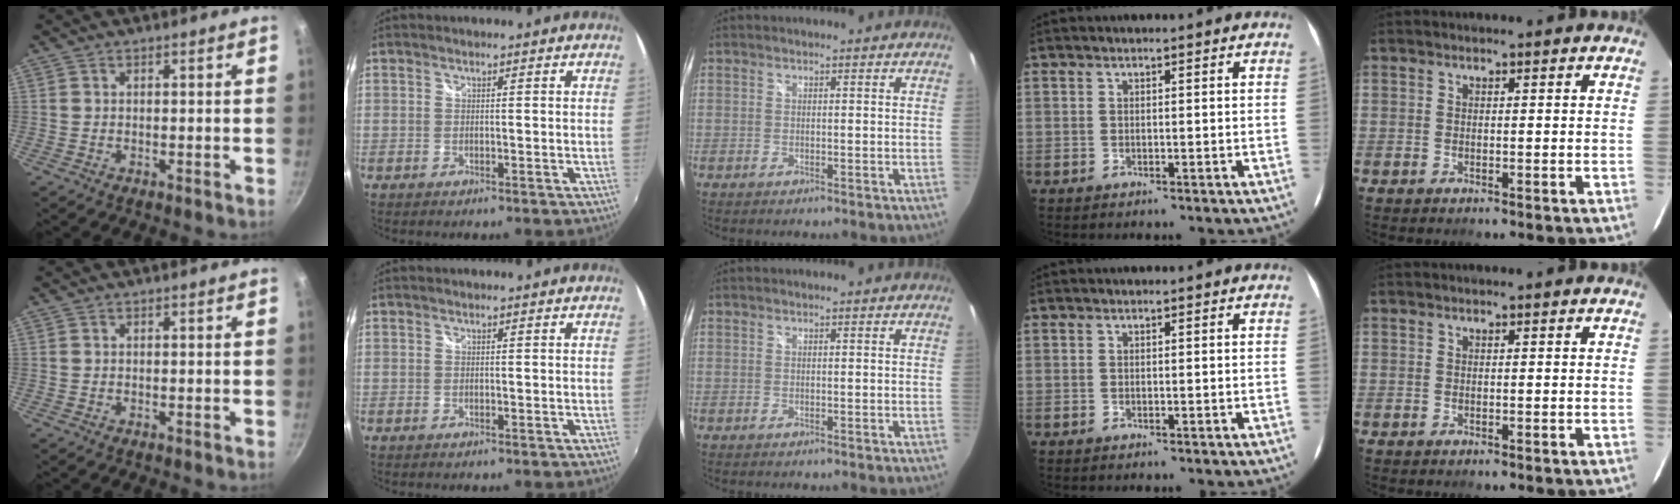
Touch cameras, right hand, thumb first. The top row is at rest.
{}